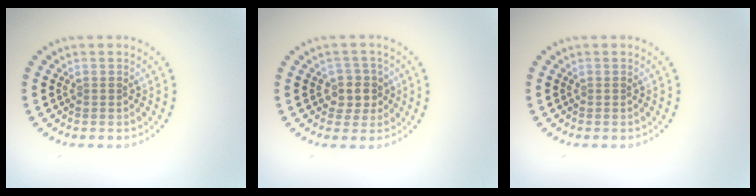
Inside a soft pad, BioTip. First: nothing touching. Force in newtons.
{"total": 2.5, "press": 2.2, "slide": 1.2}
{"total": 0.0}